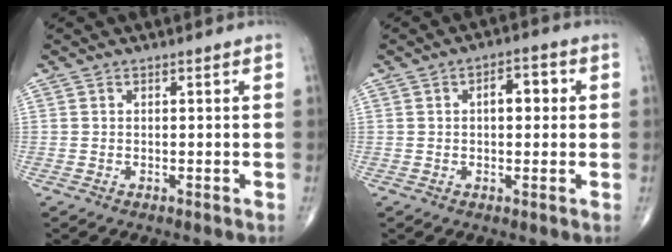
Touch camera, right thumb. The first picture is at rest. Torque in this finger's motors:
{"motor_torque": [0.89, 1.65, 0.89, 0.09, 0.06]}